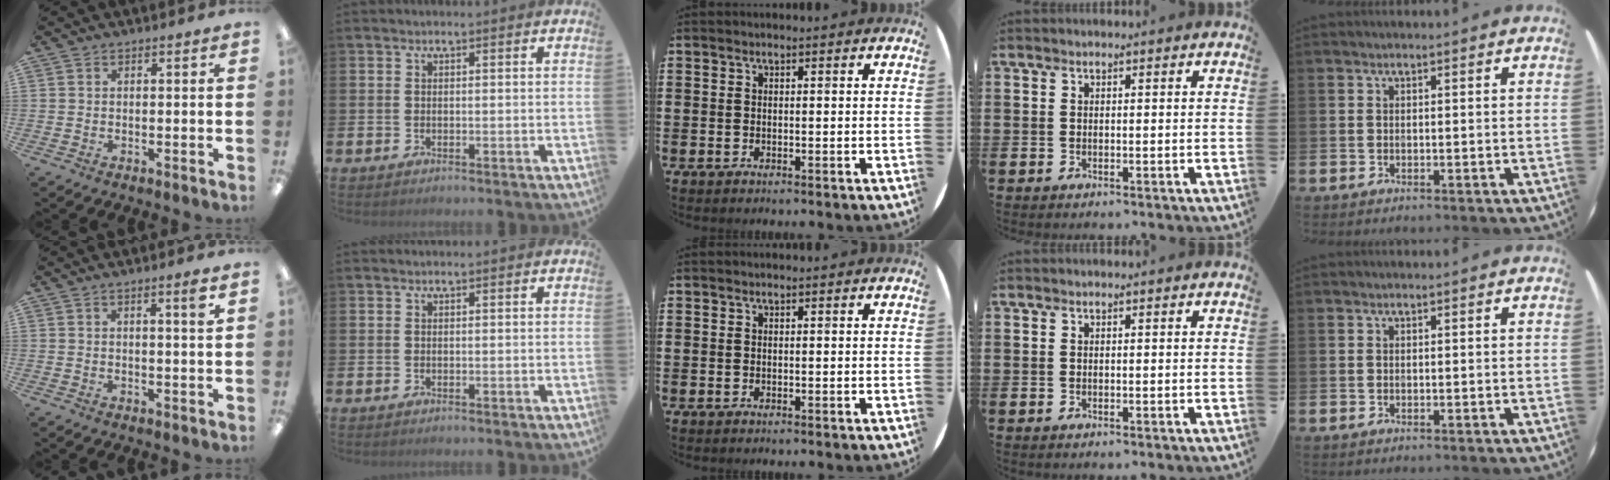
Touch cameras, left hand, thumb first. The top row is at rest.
{"thumb": {"total": 2.8, "force": [1.5, 0.0, 2.4], "torque": [-0.041, -0.005, 0.023]}}